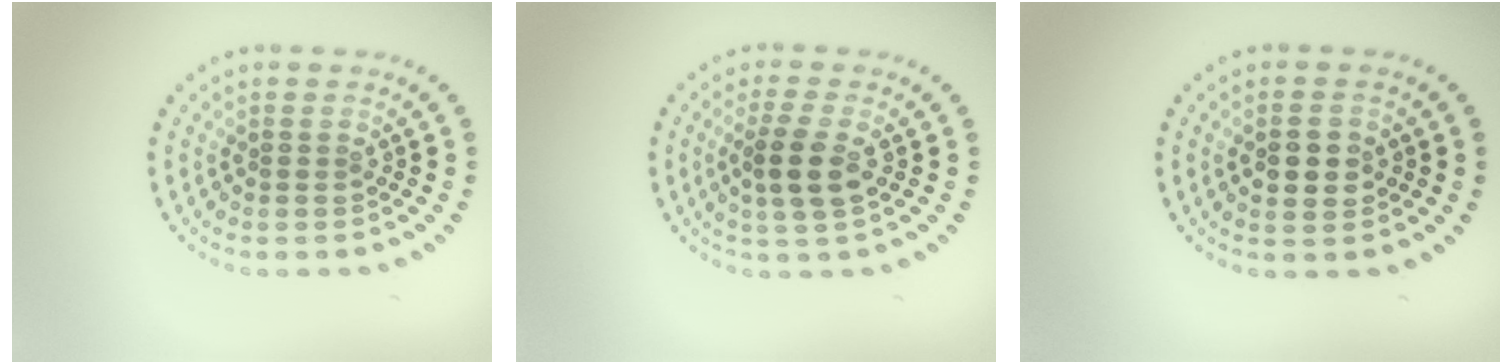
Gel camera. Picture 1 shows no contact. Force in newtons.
{"total": 3.4, "press": 3.1, "slide": 1.2}
{"total": 2.3, "press": 2.3, "slide": 0.2}